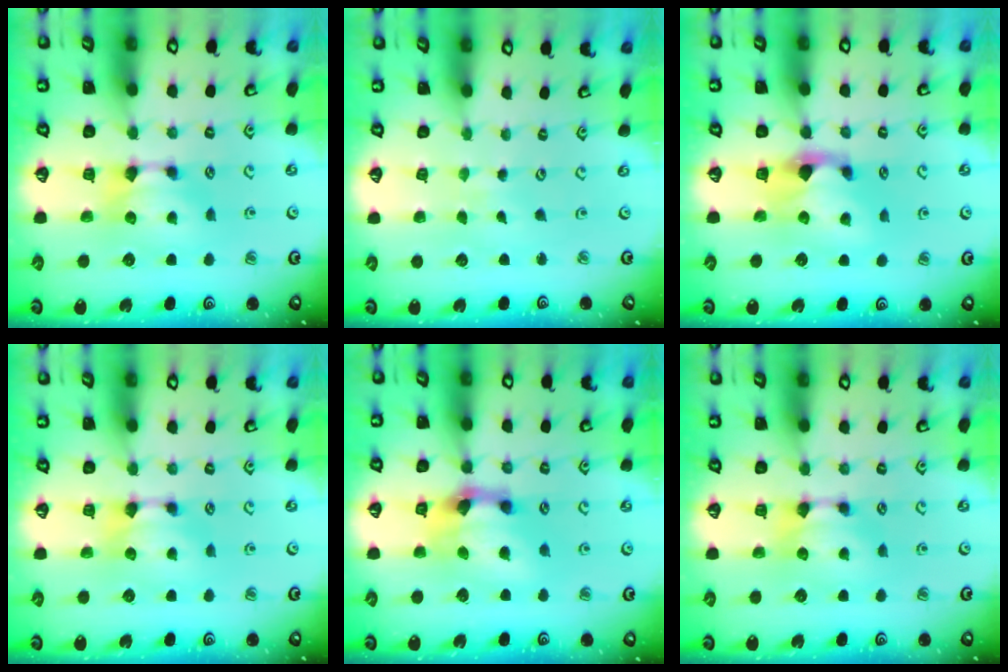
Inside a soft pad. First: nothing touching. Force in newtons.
{"total": 5.3, "press": 5.3, "slide": 0.3}
{"total": 1.8, "press": 1.2, "slide": 1.4}
{"total": 0.0}
{"total": 4.8, "press": 4.3, "slide": 2.0}
{"total": 0.0}